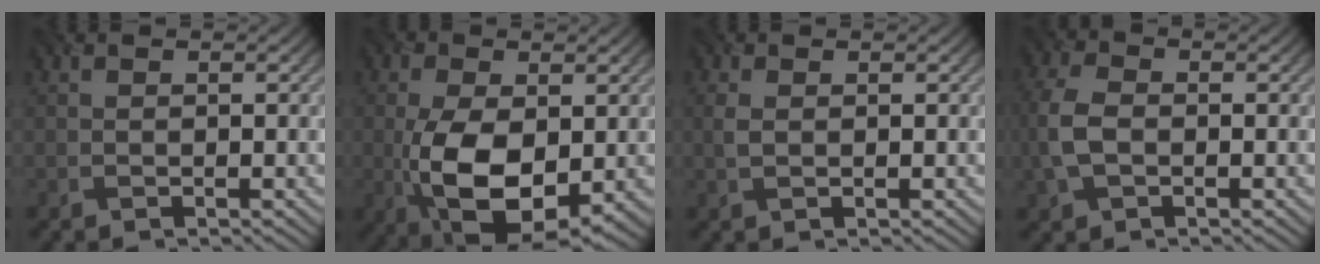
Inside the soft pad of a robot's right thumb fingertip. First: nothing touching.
{"total": 11.4, "force": [-1.8, 6.0, 9.5], "torque": [-0.196, -0.019, -0.027]}
{"total": 1.6, "force": [0.3, 1.0, 1.2], "torque": [-0.039, 0.003, 0.007]}
{"total": 5.4, "force": [-0.7, 3.7, 3.9], "torque": [-0.113, 0.001, -0.021]}